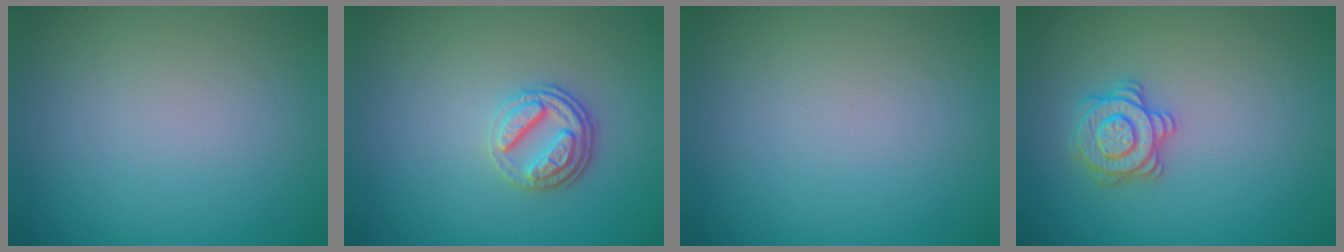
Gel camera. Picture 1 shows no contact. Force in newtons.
{"total": 3.0, "press": 2.3, "slide": 1.9}
{"total": 0.0}
{"total": 2.8, "press": 2.8, "slide": 0.4}